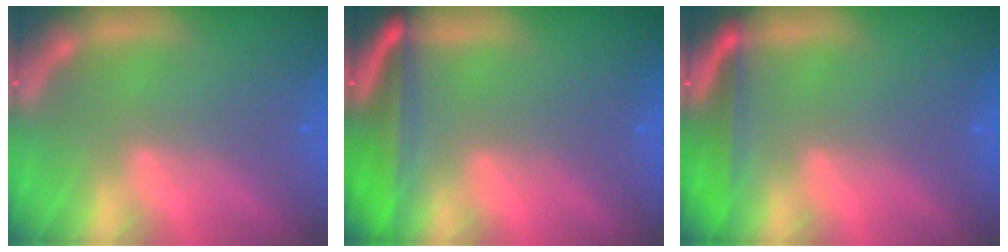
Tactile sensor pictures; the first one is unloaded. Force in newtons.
{"total": 6.6}
{"total": 4.0}